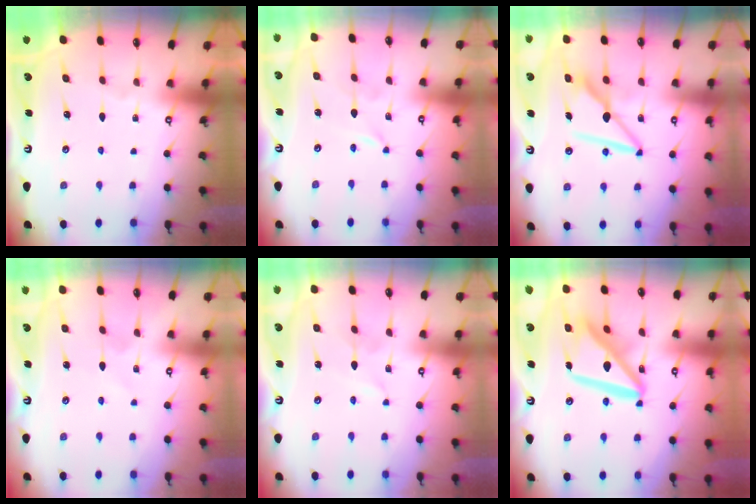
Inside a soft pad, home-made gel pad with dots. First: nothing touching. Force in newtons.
{"total": 0.0}
{"total": 9.6, "press": 9.6, "slide": 0.4}
{"total": 2.7, "press": 2.7, "slide": 0.3}
{"total": 1.6, "press": 1.6, "slide": 0.1}
{"total": 15.9, "press": 15.8, "slide": 1.9}